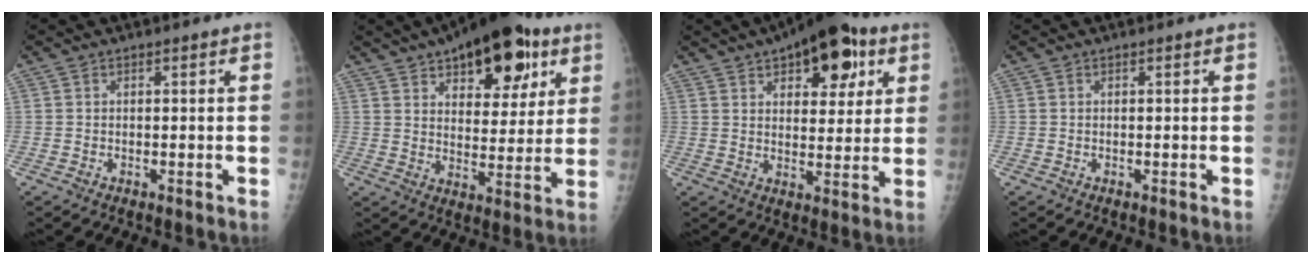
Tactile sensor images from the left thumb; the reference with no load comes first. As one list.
[{"total": 19.5, "force": [10.5, 9.5, 13.5], "torque": [-0.146, -0.025, 0.154]}, {"total": 15.6, "force": [7.7, 7.7, 11.1], "torque": [-0.108, -0.014, 0.107]}, {"total": 0.0}]